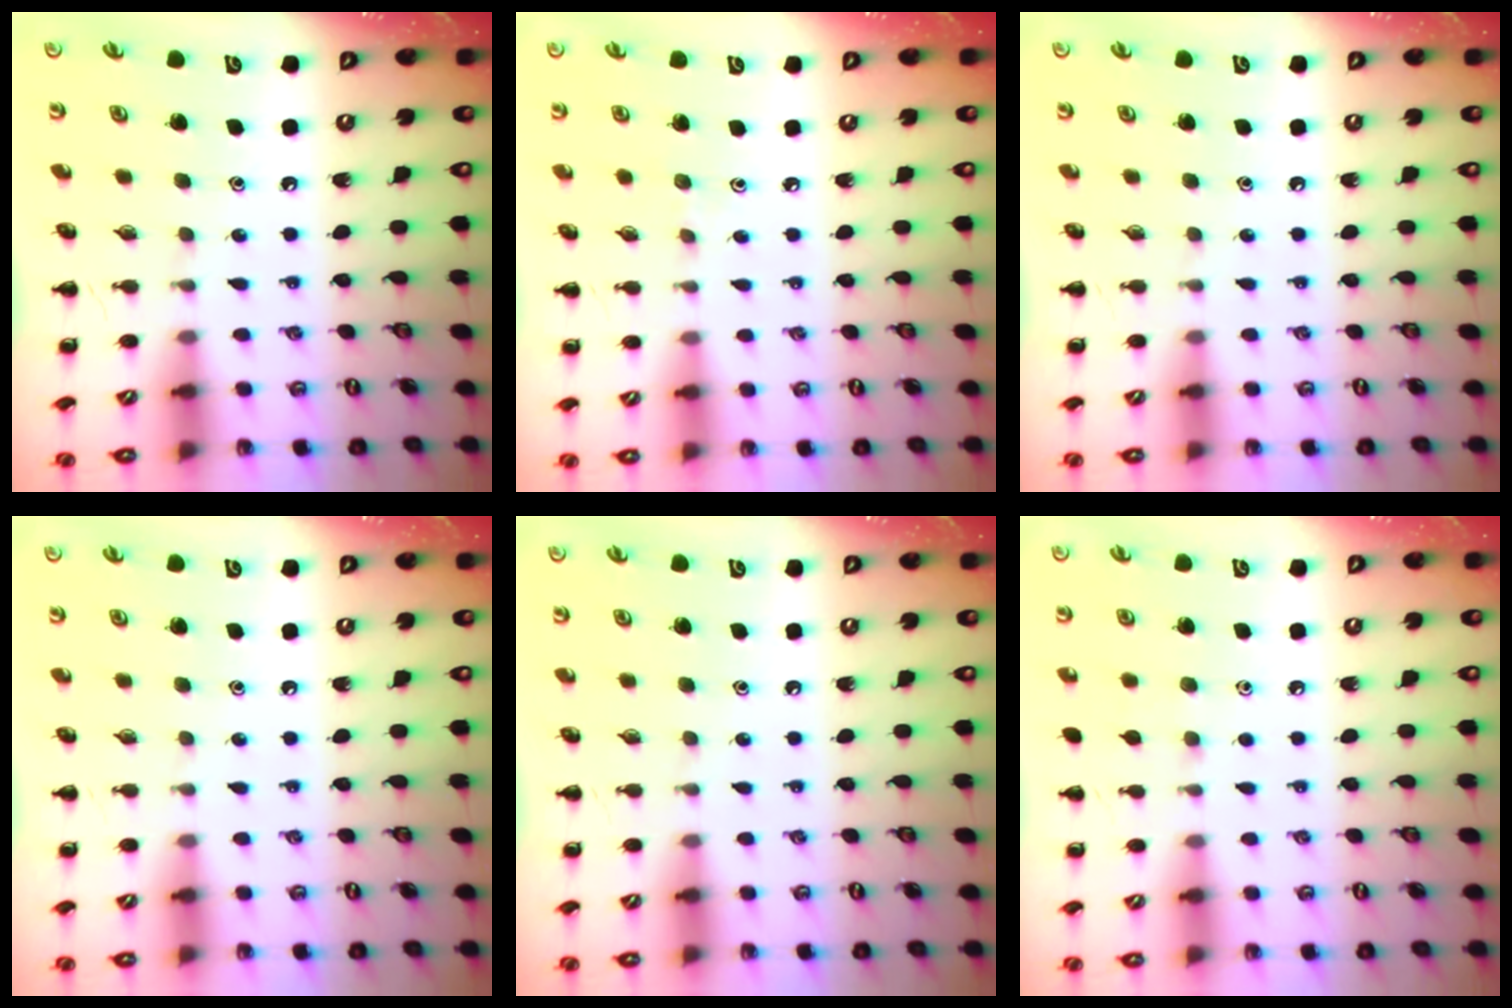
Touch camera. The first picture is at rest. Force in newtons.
{"total": 2.2, "press": 2.1, "slide": 0.9}
{"total": 0.0}
{"total": 0.0}
{"total": 0.0}
{"total": 3.7, "press": 3.5, "slide": 1.2}